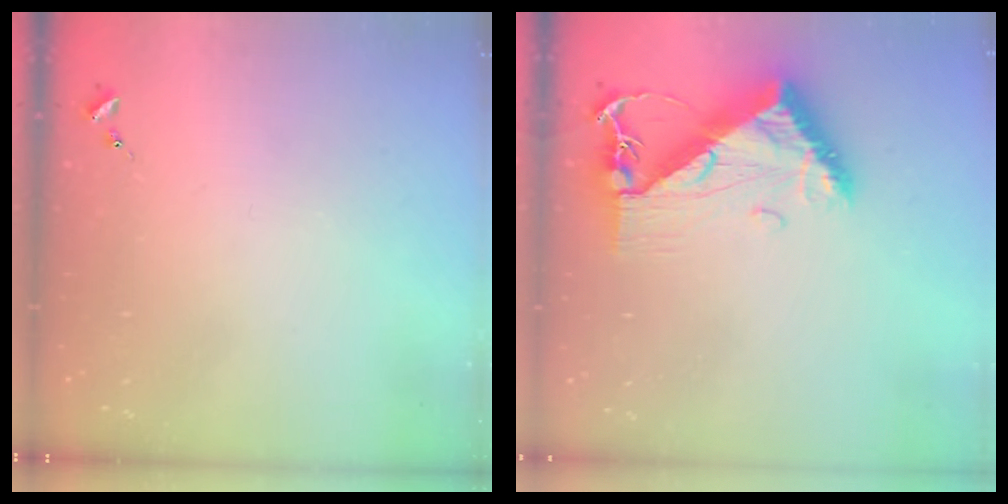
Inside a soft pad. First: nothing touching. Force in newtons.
{"total": 9.5, "press": 9.4, "slide": 1.0}